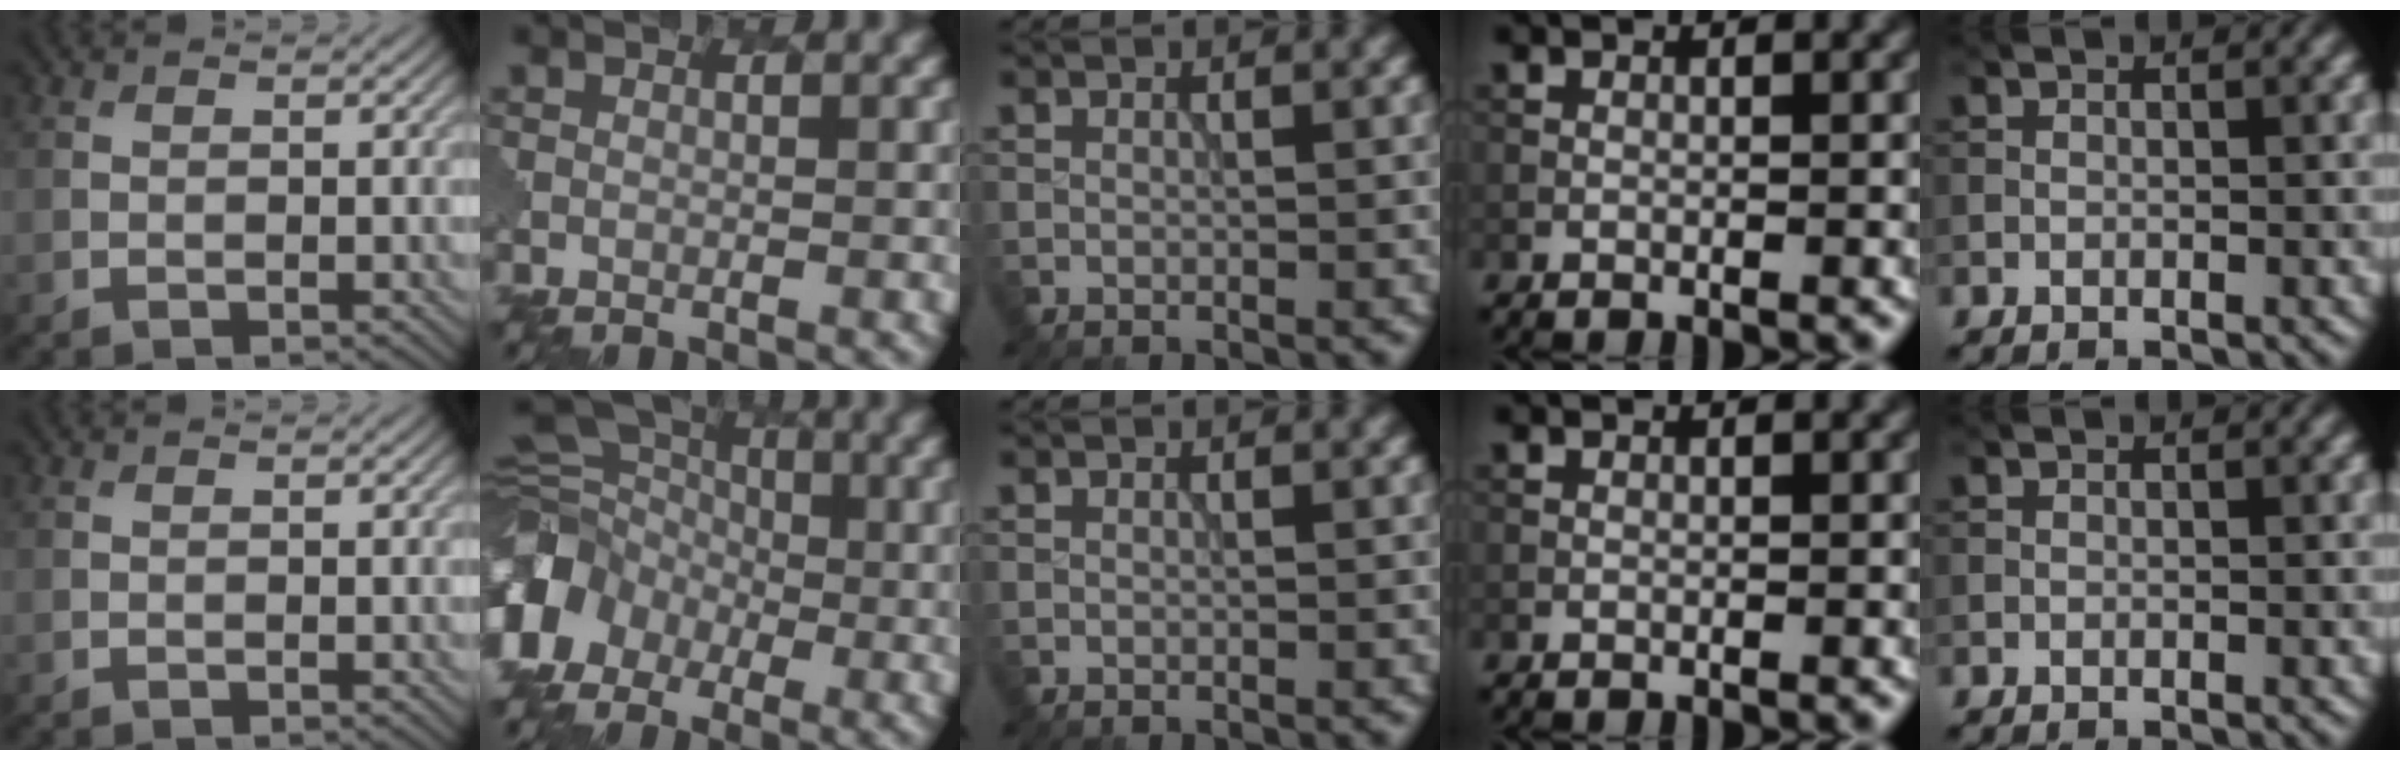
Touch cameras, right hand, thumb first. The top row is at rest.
{"index": {"total": 8.1, "force": [-2.4, 6.7, 3.8], "torque": [-0.063, -0.009, -0.054]}}